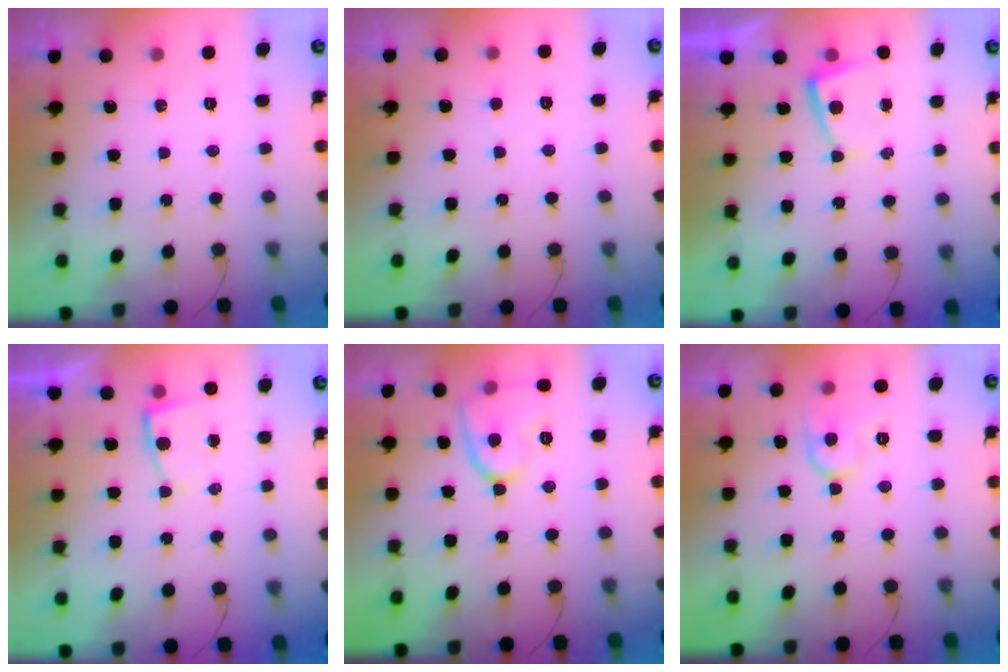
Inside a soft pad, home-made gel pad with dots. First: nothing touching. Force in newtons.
{"total": 3.2, "press": 3.2, "slide": 0.3}
{"total": 2.8, "press": 2.8, "slide": 0.5}
{"total": 2.4, "press": 2.4, "slide": 0.3}
{"total": 10.0, "press": 10.0, "slide": 0.5}
{"total": 10.5, "press": 10.4, "slide": 0.9}